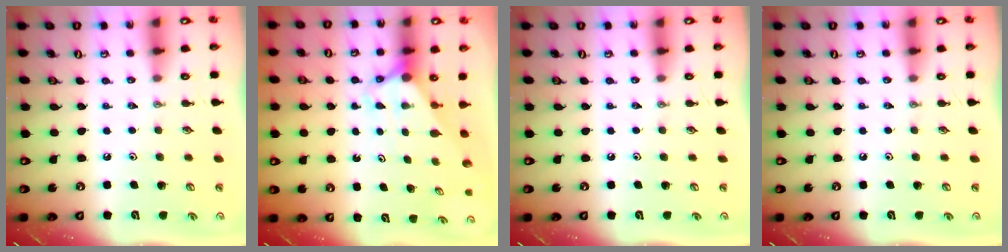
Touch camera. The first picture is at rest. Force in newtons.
{"total": 2.7, "press": 2.7, "slide": 0.0}
{"total": 0.0}
{"total": 0.0}